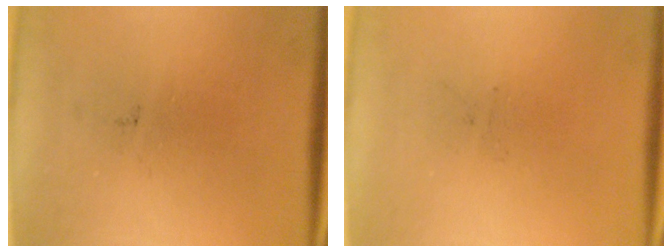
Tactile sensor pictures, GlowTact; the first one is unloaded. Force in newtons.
{"total": 0.0}